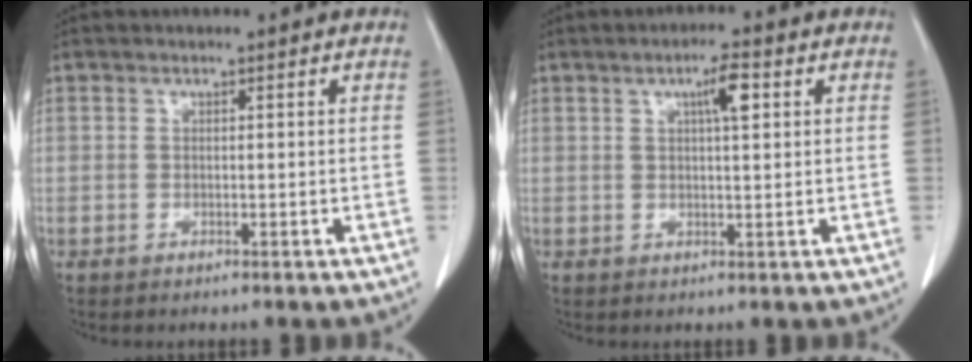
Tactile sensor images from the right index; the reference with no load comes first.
{"total": 4.1, "force": [1.5, 0.6, 3.7], "torque": [-0.065, 0.004, 0.025]}